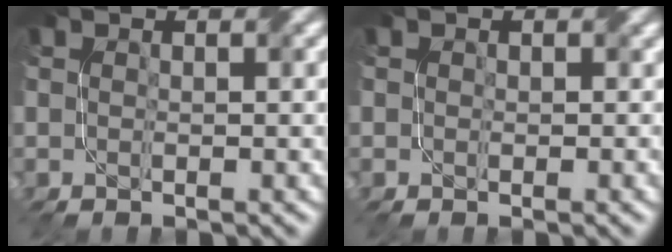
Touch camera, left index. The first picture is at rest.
{"total": 0.9, "force": [0.4, 0.8, 0.2], "torque": [0.001, -0.003, 0.000]}